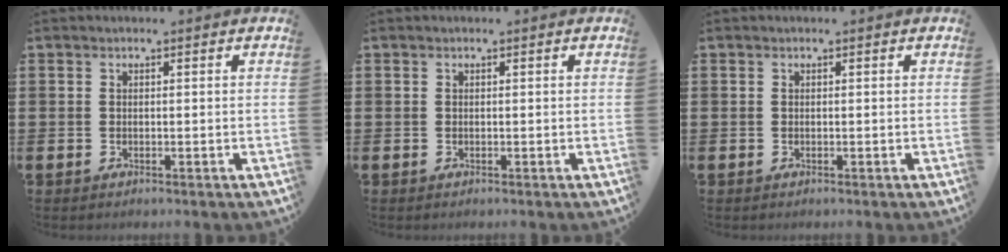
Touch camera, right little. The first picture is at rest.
{"total": 0.0}
{"total": 0.0}